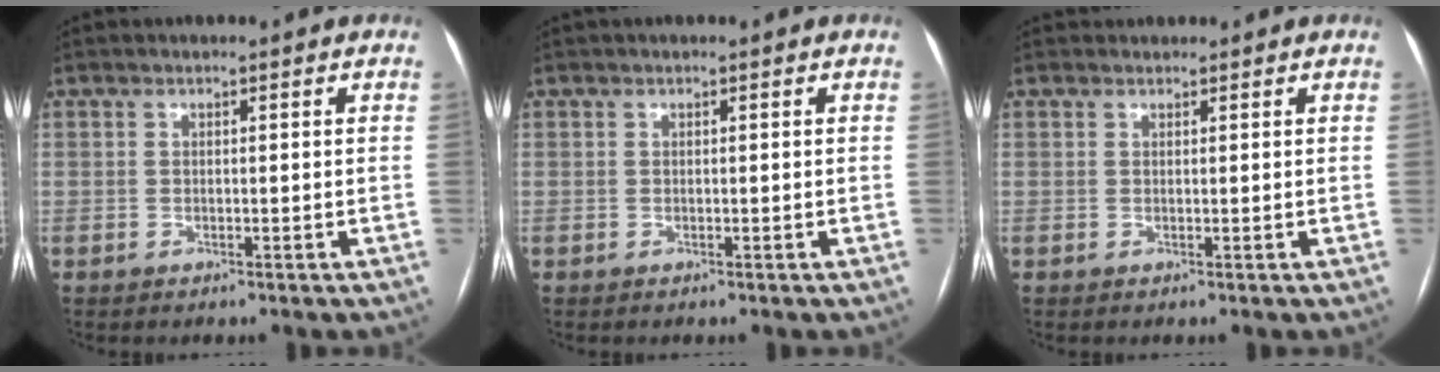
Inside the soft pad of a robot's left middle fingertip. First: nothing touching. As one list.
[{"total": 0.0}, {"total": 1.0, "force": [0.9, 0.4, -0.1], "torque": [-0.002, 0.014, 0.016]}]